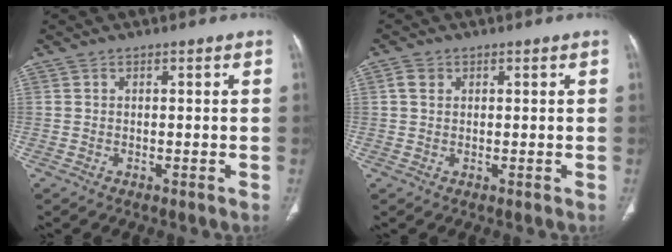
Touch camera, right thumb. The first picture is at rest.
{"total": 1.9, "force": [0.6, 1.5, 1.0], "torque": [-0.019, 0.000, 0.010]}